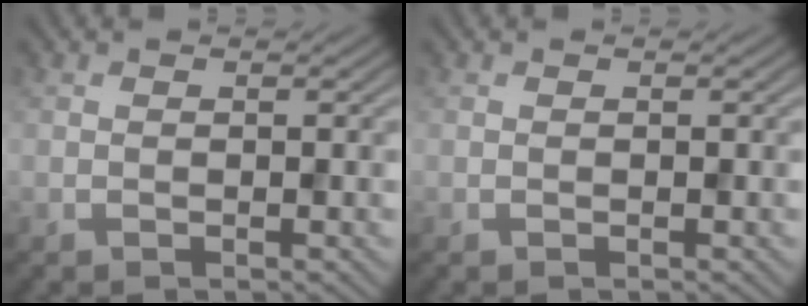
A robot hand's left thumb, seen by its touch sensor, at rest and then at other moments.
{"total": 0.0}